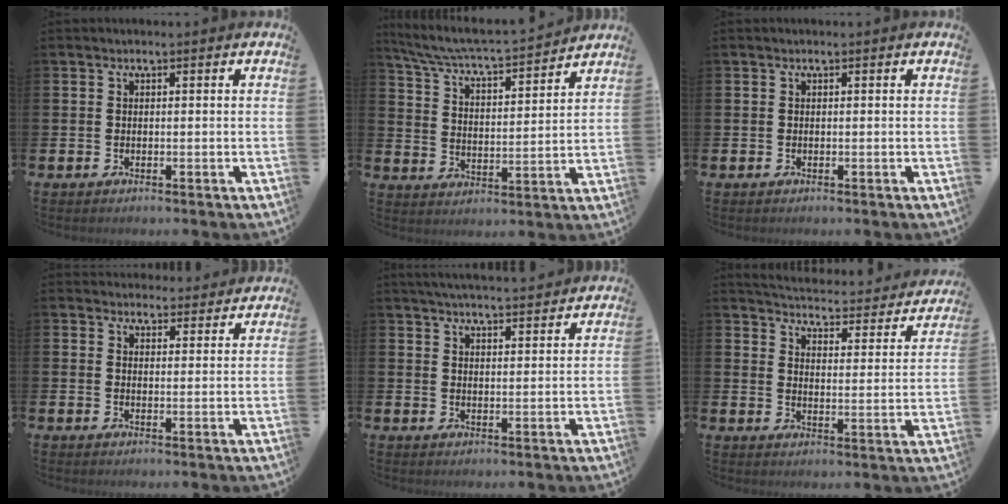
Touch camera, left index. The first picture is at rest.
{"total": 6.1, "force": [5.8, 0.3, 1.6], "torque": [-0.065, -0.049, 0.097]}
{"total": 0.0}
{"total": 3.6, "force": [3.4, 0.9, -0.2], "torque": [0.003, -0.019, 0.062]}
{"total": 4.1, "force": [4.0, -0.2, 0.3], "torque": [-0.011, -0.022, 0.072]}
{"total": 4.2, "force": [4.1, 0.4, 0.8], "torque": [-0.035, -0.038, 0.065]}